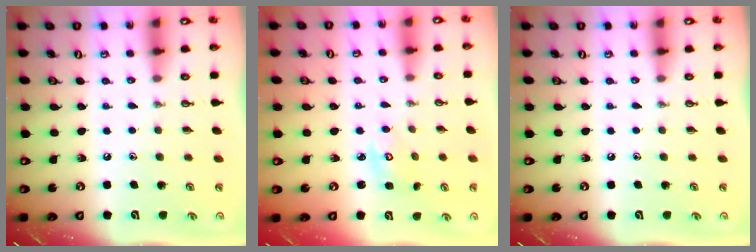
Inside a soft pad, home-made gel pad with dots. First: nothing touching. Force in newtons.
{"total": 3.4, "press": 3.4, "slide": 0.3}
{"total": 0.0}